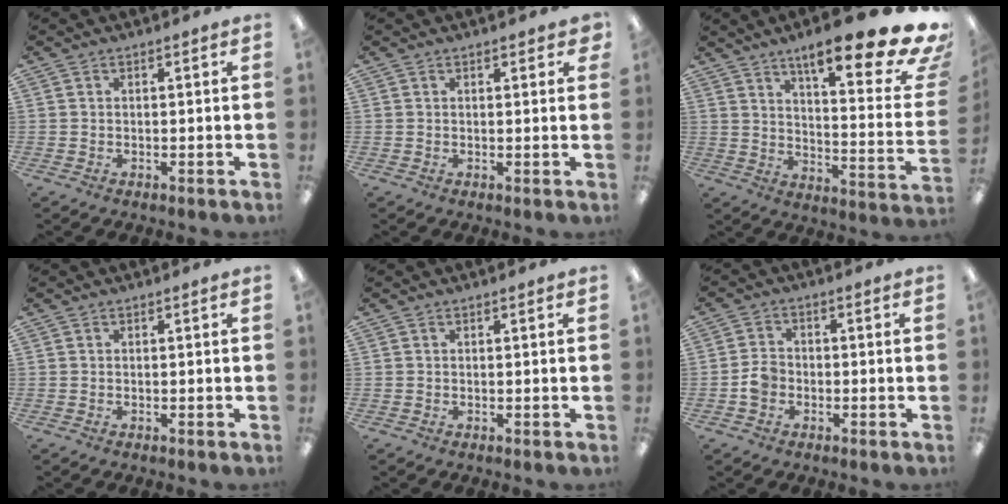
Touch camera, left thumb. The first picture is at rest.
{"total": 1.7, "force": [1.2, 0.5, 1.1], "torque": [-0.009, -0.005, 0.017]}
{"total": 21.5, "force": [14.6, 4.2, 15.1], "torque": [-0.211, -0.120, 0.227]}
{"total": 0.0}
{"total": 0.0}
{"total": 4.3, "force": [-1.5, 3.2, 2.4], "torque": [-0.039, 0.011, -0.026]}